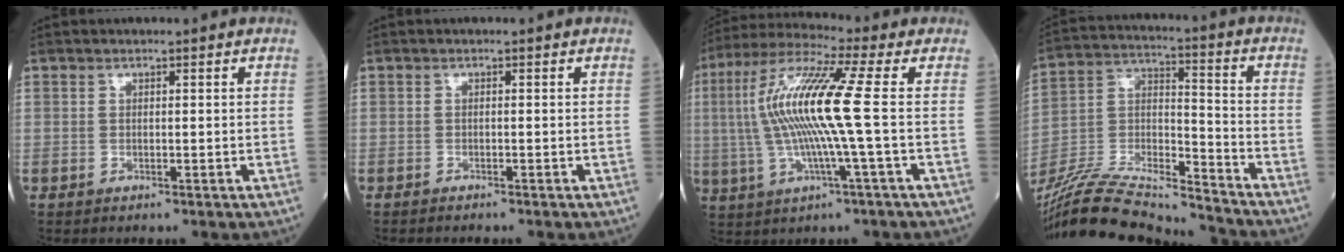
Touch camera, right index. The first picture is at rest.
{"total": 1.3, "force": [-1.2, 0.0, 0.6], "torque": [-0.008, 0.000, -0.015]}
{"total": 14.1, "force": [0.4, -0.4, 14.1], "torque": [-0.297, 0.011, -0.002]}
{"total": 21.9, "force": [-20.6, 1.1, 7.3], "torque": [-0.167, -0.006, -0.361]}